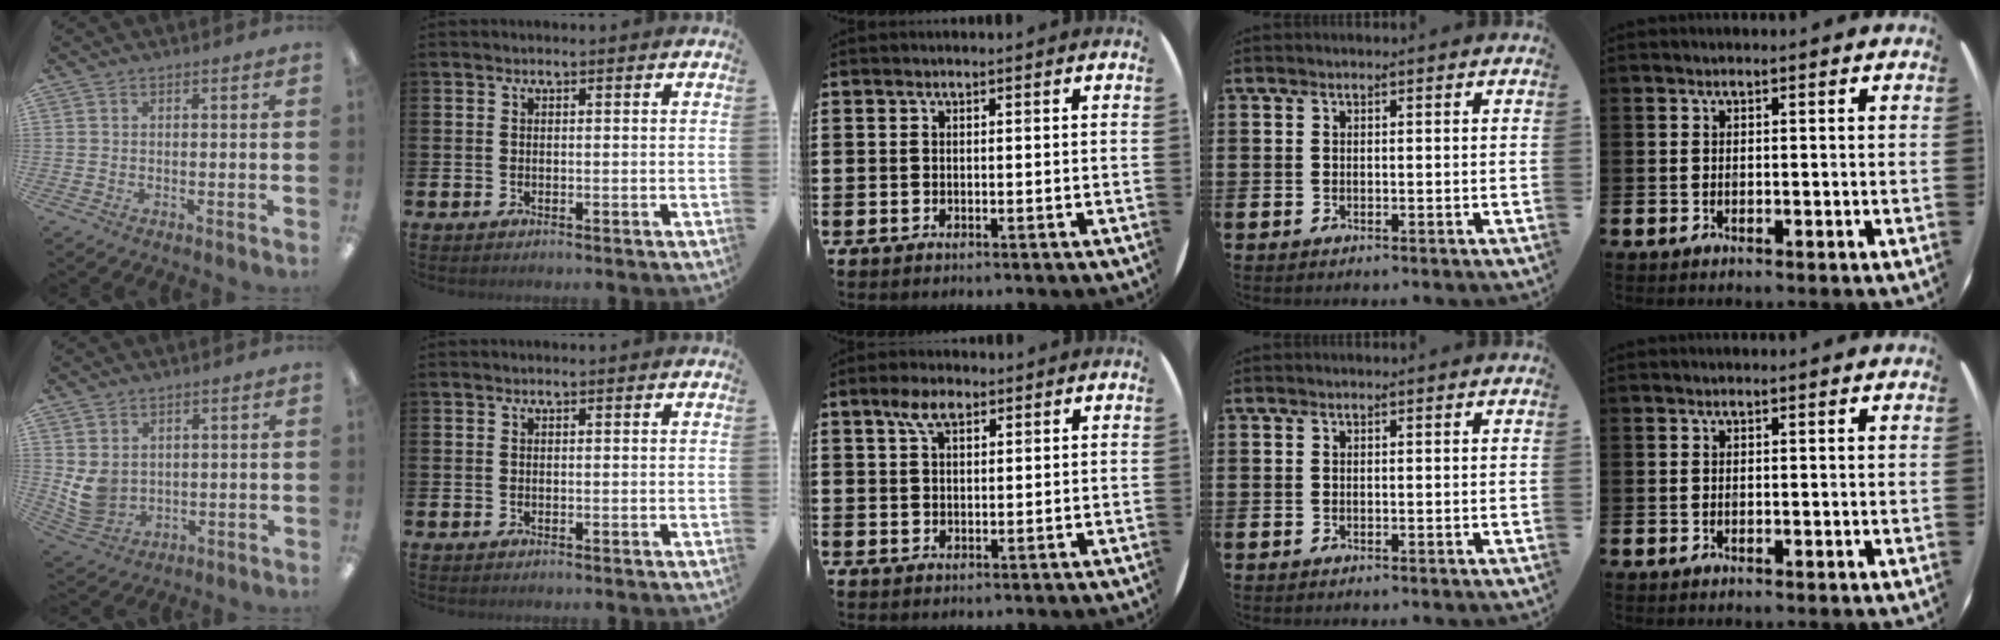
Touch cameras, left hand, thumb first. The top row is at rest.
{"thumb": {"total": 6.3, "force": [2.1, 5.2, 3.0], "torque": [-0.068, -0.008, 0.044]}, "middle": {"total": 4.2, "force": [2.7, 1.9, 2.7], "torque": [-0.050, 0.006, 0.046]}}